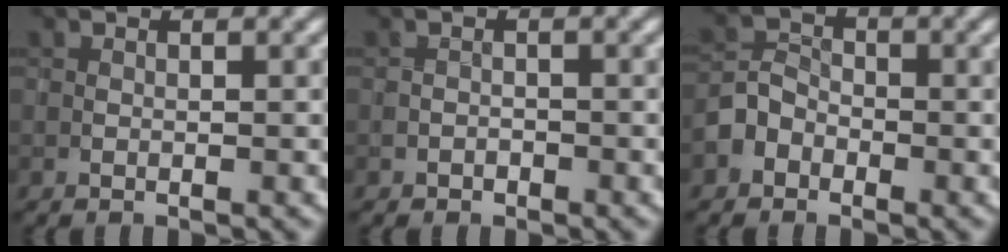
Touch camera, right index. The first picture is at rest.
{"total": 0.8, "force": [-0.5, 0.6, 0.1], "torque": [-0.001, 0.000, -0.009]}
{"total": 2.6, "force": [-1.5, 2.0, 0.7], "torque": [-0.006, 0.009, -0.036]}